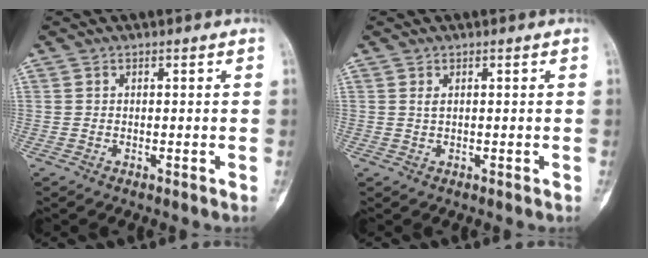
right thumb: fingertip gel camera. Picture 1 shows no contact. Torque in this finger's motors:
{"motor_torque": [0.27, 0.41, 0.06, -0.20, 0.13]}